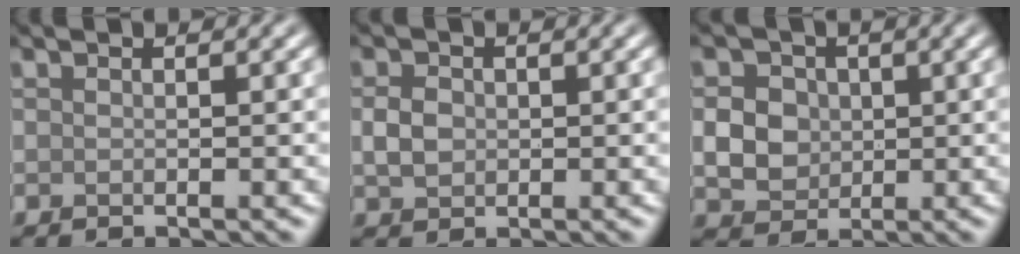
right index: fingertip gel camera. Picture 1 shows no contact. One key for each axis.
{"total": 2.1, "fx": 0.0, "fy": 1.7, "fz": 1.2, "tx": -0.027, "ty": 0.001, "tz": -0.002}
{"total": 3.5, "fx": 0.1, "fy": 3.0, "fz": 1.8, "tx": -0.036, "ty": -0.002, "tz": 0.001}